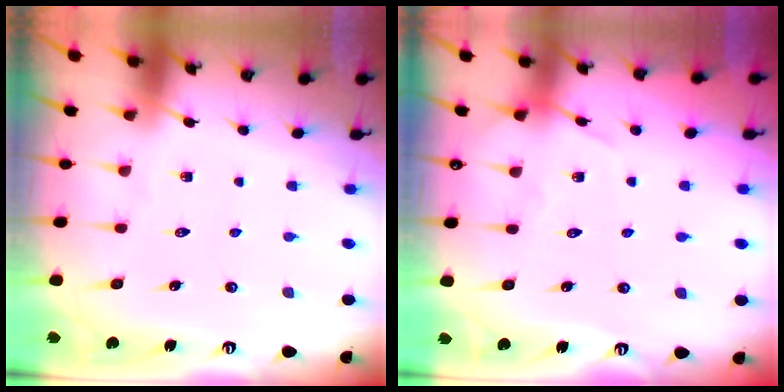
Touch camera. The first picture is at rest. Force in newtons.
{"total": 4.9, "press": 4.9, "slide": 0.6}